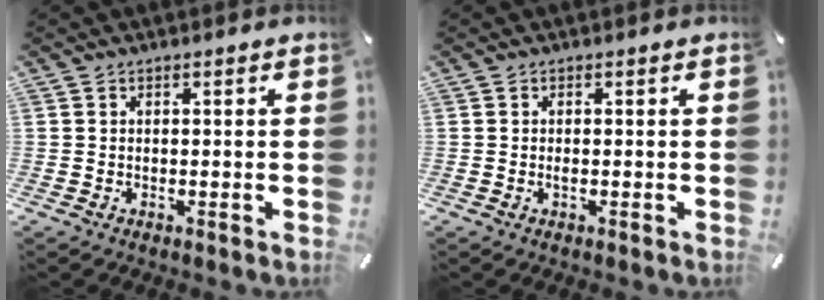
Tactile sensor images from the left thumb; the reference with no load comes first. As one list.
[{"total": 0.8, "force": [-0.2, 0.1, 0.8], "torque": [-0.015, -0.004, -0.003]}]